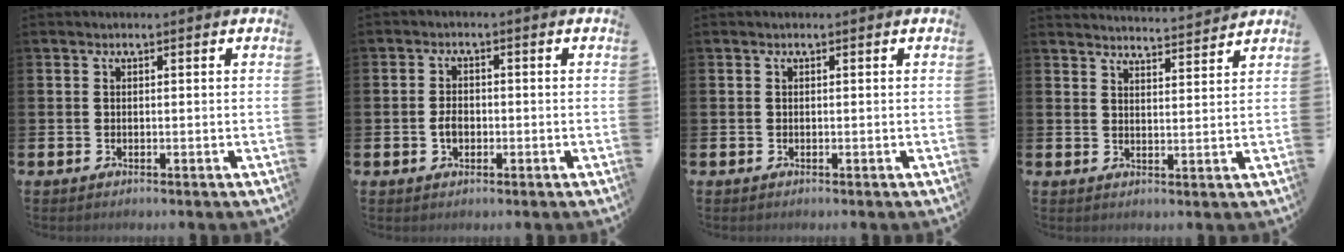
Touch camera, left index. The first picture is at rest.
{"total": 2.4, "force": [-0.4, 1.7, 1.7], "torque": [-0.025, 0.001, -0.010]}
{"total": 0.0}
{"total": 3.9, "force": [3.9, -0.5, 0.1], "torque": [-0.006, -0.033, 0.068]}